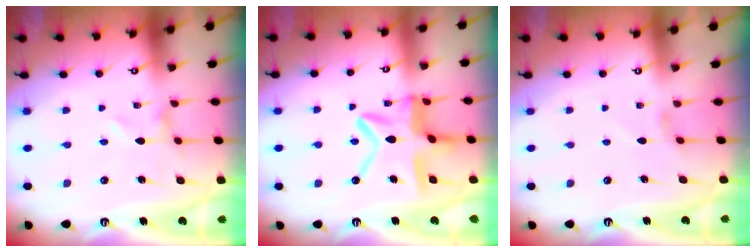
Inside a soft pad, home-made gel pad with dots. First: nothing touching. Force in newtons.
{"total": 13.7, "press": 13.6, "slide": 1.4}
{"total": 1.7, "press": 1.7, "slide": 0.3}